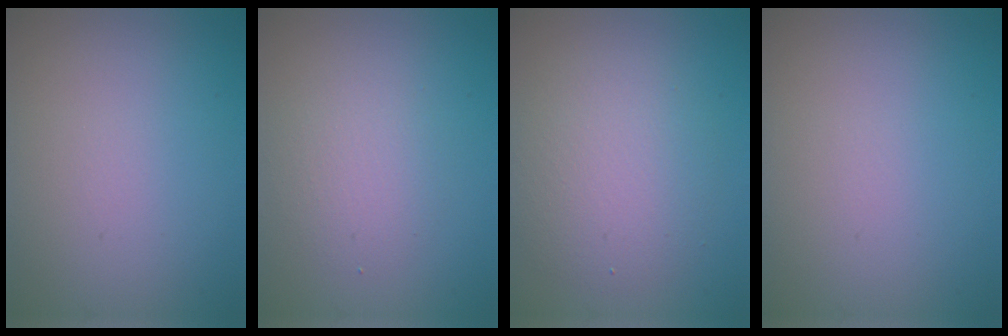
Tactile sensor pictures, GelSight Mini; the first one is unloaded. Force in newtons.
{"total": 2.4, "press": 2.4, "slide": 0.2}
{"total": 4.4, "press": 4.4, "slide": 0.0}
{"total": 0.0}